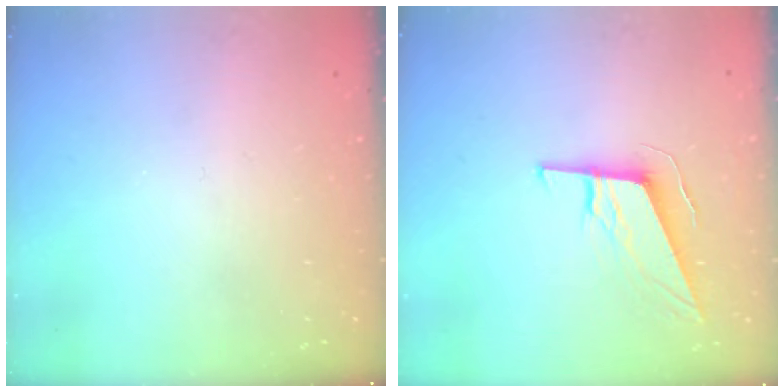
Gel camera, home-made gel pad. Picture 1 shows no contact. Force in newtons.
{"total": 11.2, "press": 11.0, "slide": 2.4}